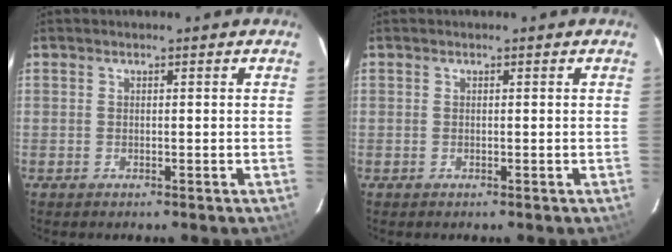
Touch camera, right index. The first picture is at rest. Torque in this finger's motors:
{"motor_torque": [0.00, 0.00, 0.04, 0.00]}